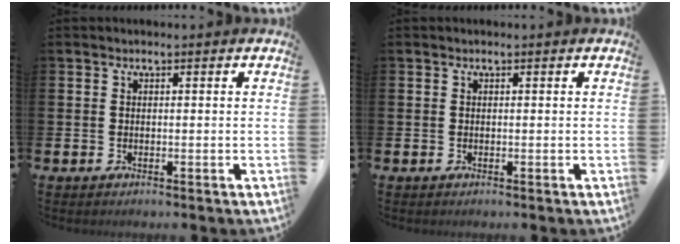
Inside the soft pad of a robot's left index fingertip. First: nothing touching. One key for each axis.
{"total": 0.0}